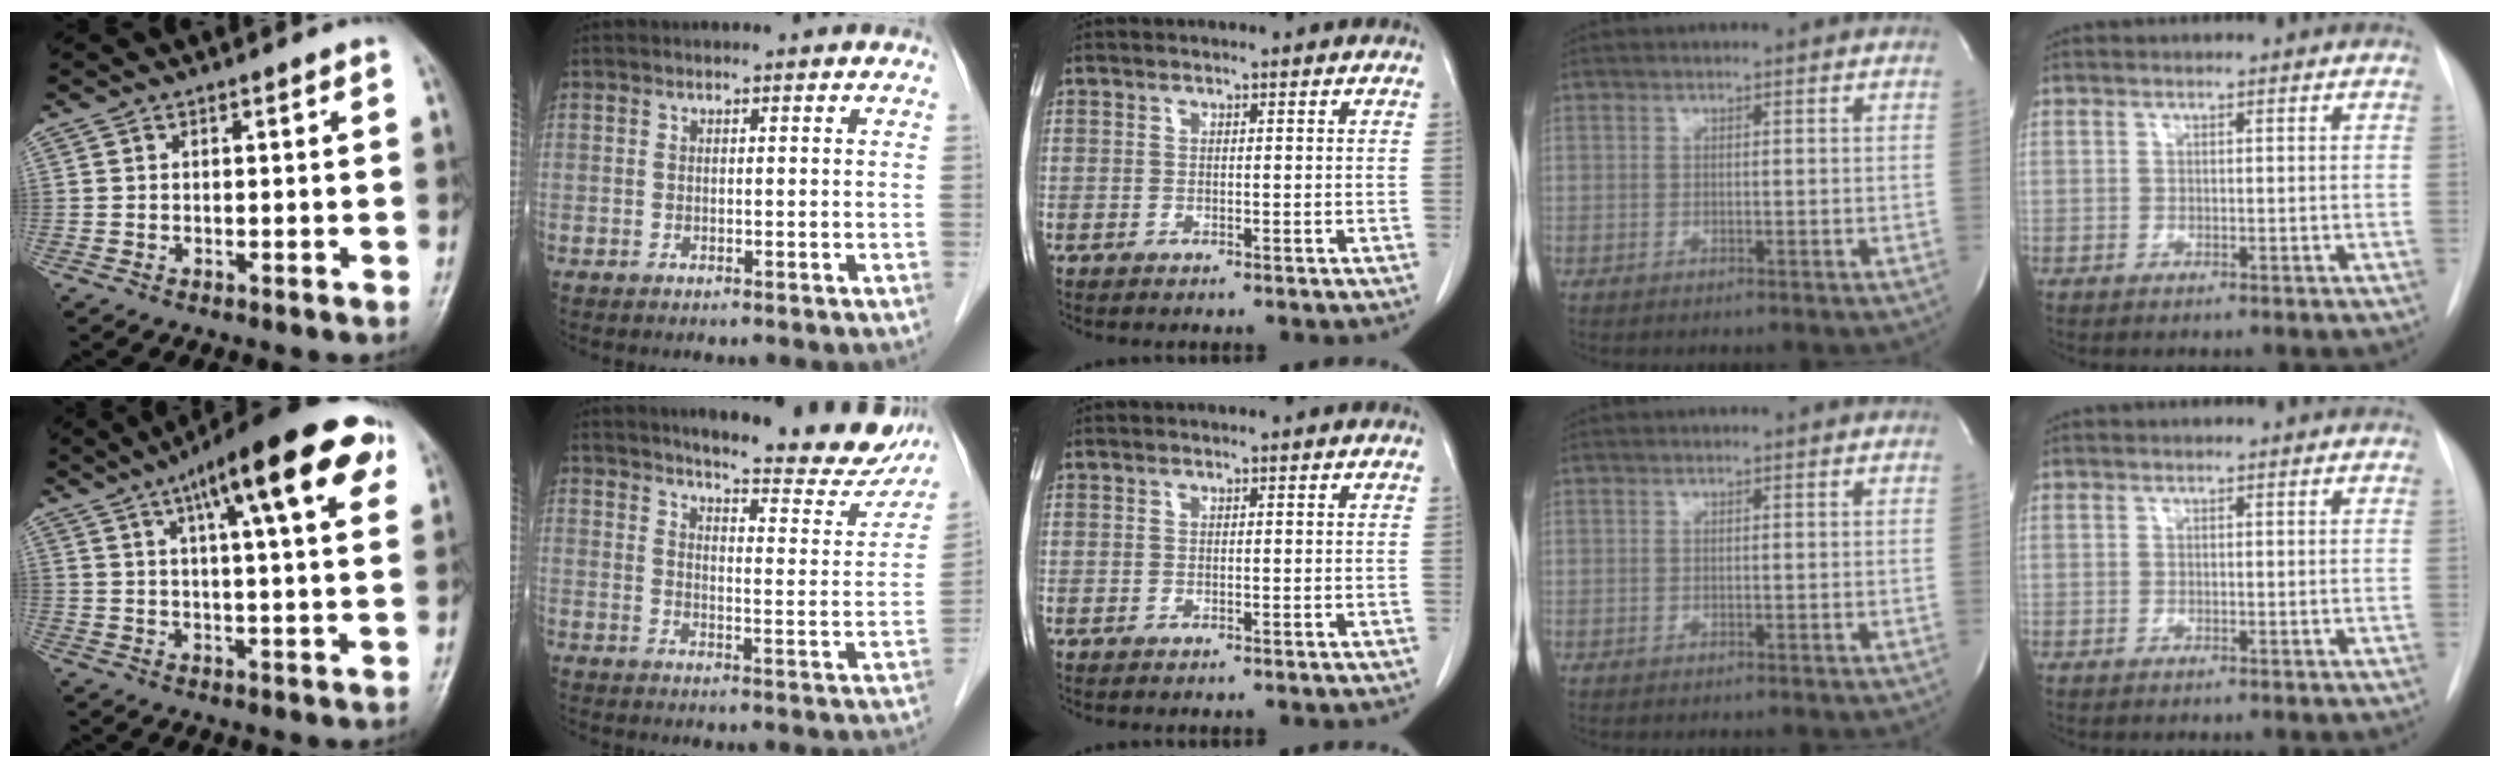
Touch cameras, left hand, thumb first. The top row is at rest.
{"thumb": {"total": 19.5, "force": [9.2, 4.6, 16.6], "torque": [-0.225, 0.006, 0.126]}, "index": {"total": 18.1, "force": [16.2, 3.0, 7.6], "torque": [-0.087, -0.047, 0.189]}}